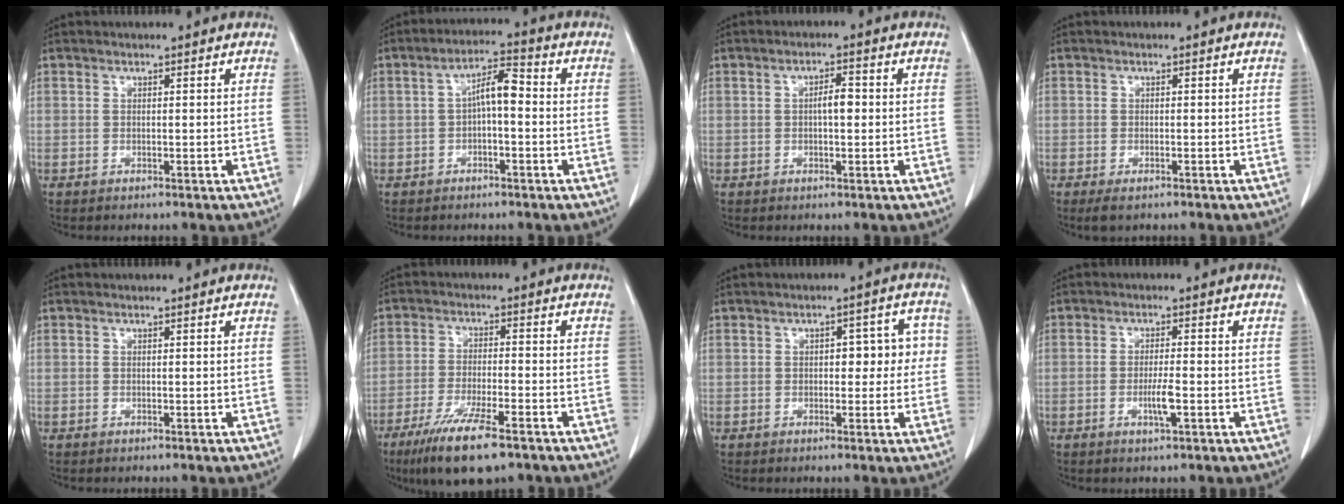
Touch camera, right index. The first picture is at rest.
{"total": 5.3, "force": [-0.2, 1.5, 5.1], "torque": [-0.089, 0.023, -0.005]}
{"total": 2.7, "force": [0.0, 0.8, 2.6], "torque": [-0.043, 0.004, 0.000]}
{"total": 2.1, "force": [-1.3, 0.7, 1.4], "torque": [-0.033, -0.007, -0.016]}
{"total": 0.0}
{"total": 11.0, "force": [-7.3, 1.7, 8.1], "torque": [-0.145, -0.026, -0.120]}
{"total": 5.4, "force": [0.5, 2.8, 4.5], "torque": [-0.044, 0.027, 0.005]}
{"total": 3.1, "force": [-1.0, 0.1, 2.9], "torque": [-0.057, -0.003, -0.015]}